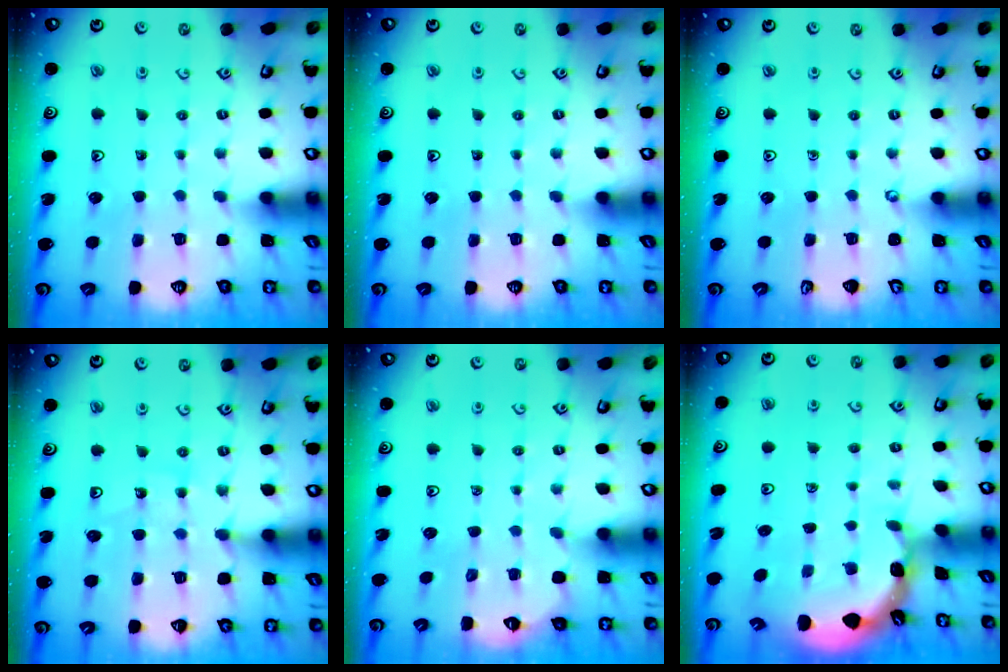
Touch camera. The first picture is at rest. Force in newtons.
{"total": 0.0}
{"total": 0.0}
{"total": 12.5, "press": 12.0, "slide": 3.4}
{"total": 3.3, "press": 2.8, "slide": 1.8}
{"total": 1.8, "press": 1.8, "slide": 0.1}